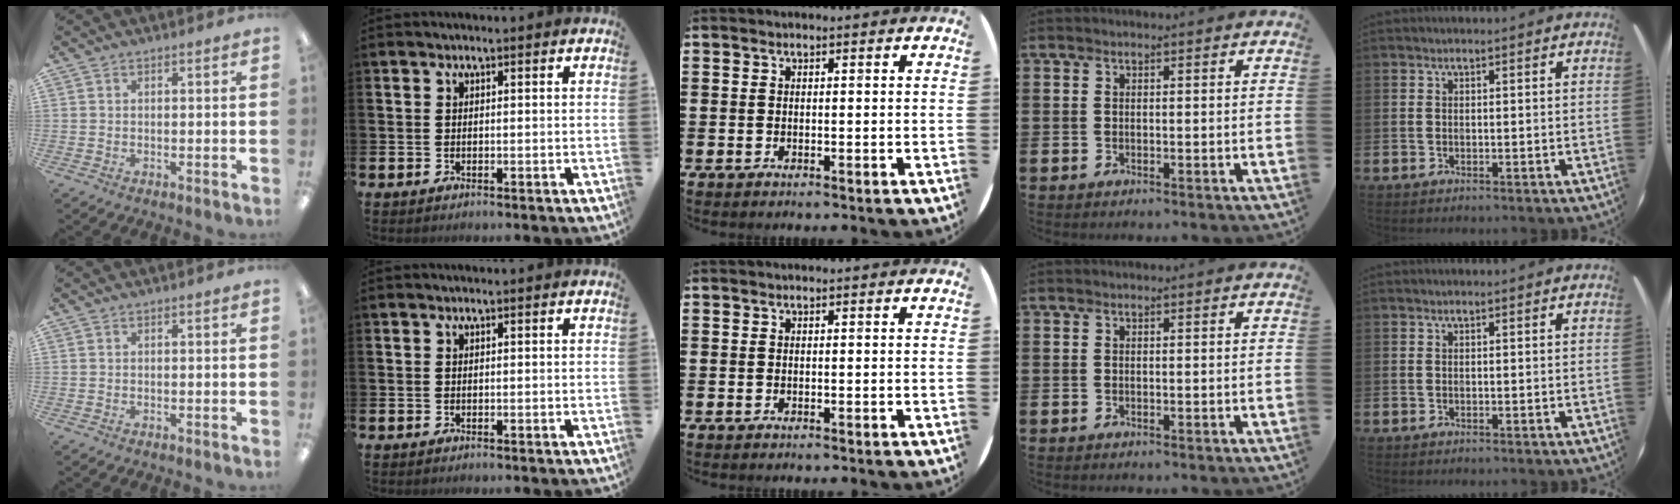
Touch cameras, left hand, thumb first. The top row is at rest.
{}